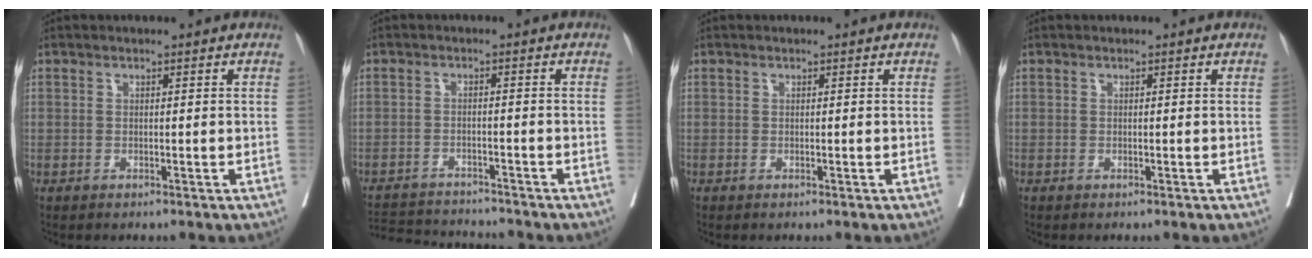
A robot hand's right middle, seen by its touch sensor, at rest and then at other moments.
{"total": 9.0, "force": [-8.9, 0.3, 1.6], "torque": [-0.026, 0.003, -0.138]}
{"total": 0.0}
{"total": 0.0}